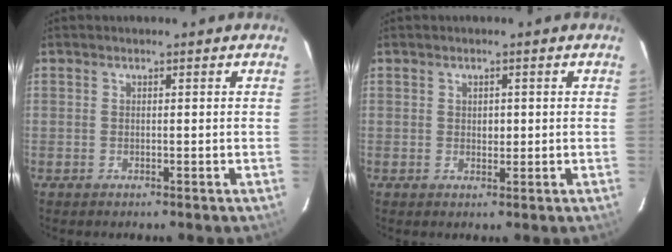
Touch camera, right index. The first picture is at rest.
{"total": 1.5, "force": [0.3, 1.2, 0.9], "torque": [-0.010, 0.003, 0.006]}